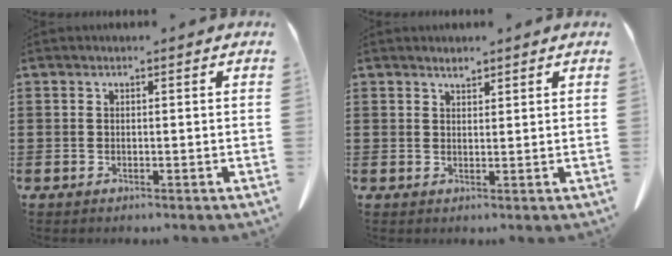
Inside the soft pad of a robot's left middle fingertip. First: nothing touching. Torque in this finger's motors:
{"motor_torque": [0.50, -0.35, 0.12, 0.01]}